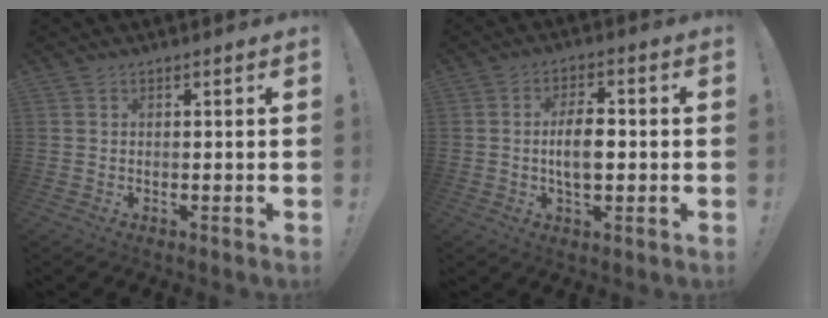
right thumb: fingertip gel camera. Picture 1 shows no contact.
{"total": 8.1, "force": [-0.8, 3.9, 7.0], "torque": [-0.117, 0.003, -0.020]}